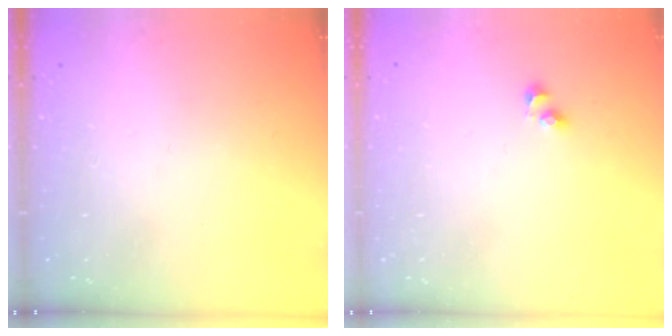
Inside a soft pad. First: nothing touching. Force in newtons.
{"total": 2.7, "press": 2.4, "slide": 1.1}